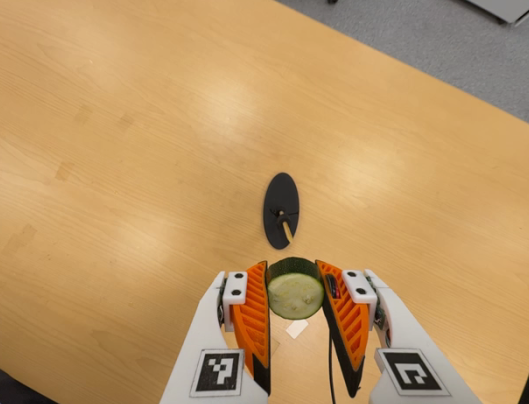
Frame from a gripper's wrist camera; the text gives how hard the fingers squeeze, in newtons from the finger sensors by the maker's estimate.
{"total": 11.4, "left": 11.0, "right": 11.8}